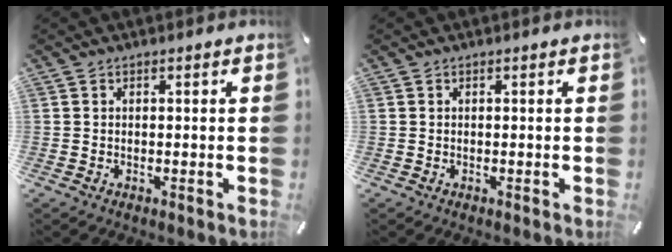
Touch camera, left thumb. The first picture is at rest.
{"total": 0.0}